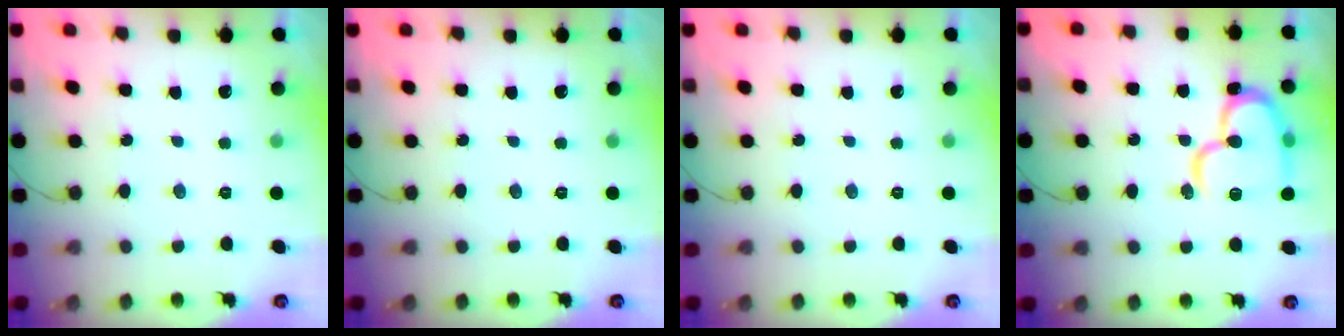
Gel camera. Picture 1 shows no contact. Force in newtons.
{"total": 0.0}
{"total": 0.0}
{"total": 18.4, "press": 18.2, "slide": 2.4}